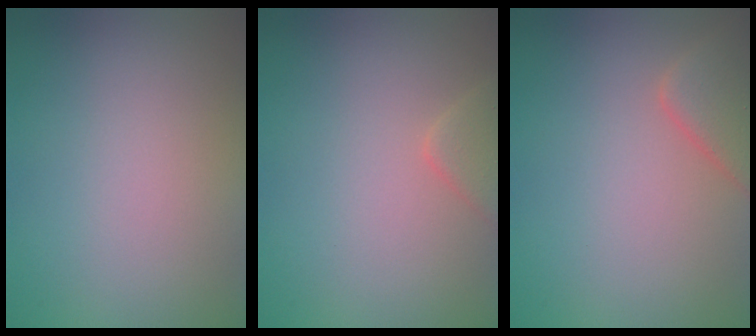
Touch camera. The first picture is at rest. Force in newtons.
{"total": 1.7, "press": 1.7, "slide": 0.1}
{"total": 3.4, "press": 3.3, "slide": 0.4}